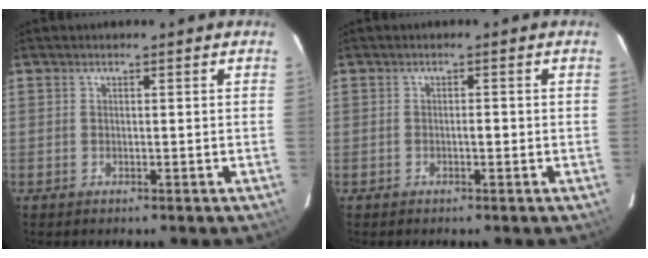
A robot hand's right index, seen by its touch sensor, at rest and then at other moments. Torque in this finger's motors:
{"motor_torque": [0.16, 0.05, 0.12, 0.02]}